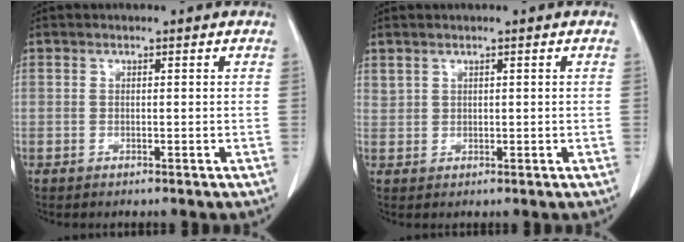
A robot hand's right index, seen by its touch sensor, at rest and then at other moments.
{"total": 1.3, "force": [1.1, 0.7, 0.3], "torque": [-0.003, 0.004, 0.025]}